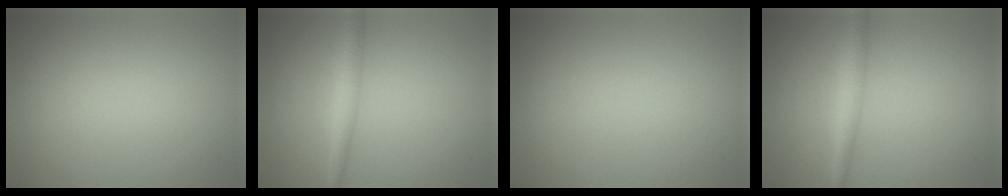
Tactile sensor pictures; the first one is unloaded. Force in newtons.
{"total": 2.3, "press": 2.3, "slide": 0.0}
{"total": 0.0}
{"total": 2.3, "press": 2.3, "slide": 0.0}